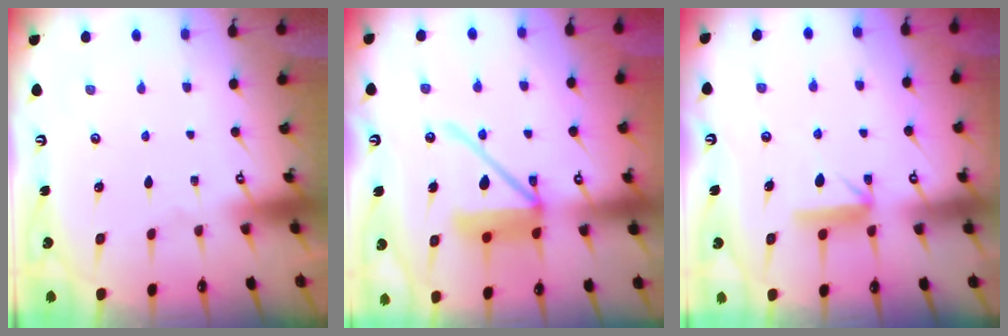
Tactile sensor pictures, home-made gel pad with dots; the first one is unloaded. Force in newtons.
{"total": 12.9, "press": 12.8, "slide": 2.0}
{"total": 7.5, "press": 7.5, "slide": 0.4}